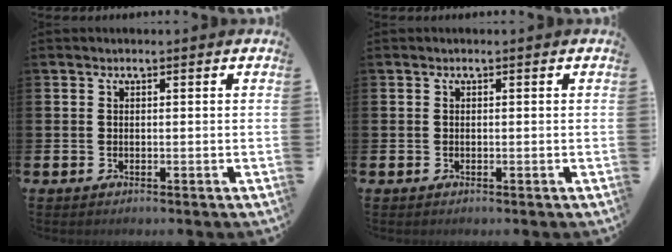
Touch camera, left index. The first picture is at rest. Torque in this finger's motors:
{"motor_torque": [-0.08, 0.04, -0.04, -0.01]}